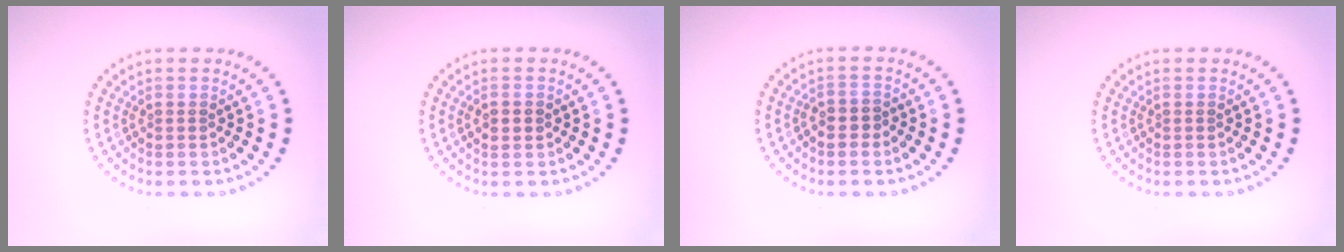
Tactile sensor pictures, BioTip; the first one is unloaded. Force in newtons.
{"total": 1.9, "press": 1.9, "slide": 0.2}
{"total": 1.3, "press": 1.1, "slide": 0.7}
{"total": 0.0}